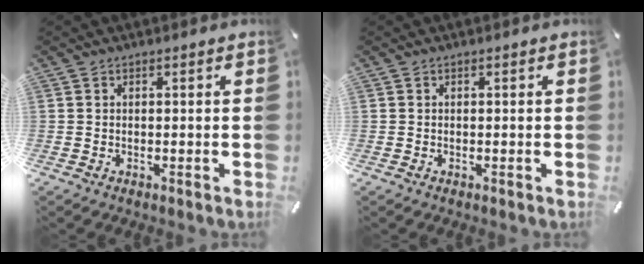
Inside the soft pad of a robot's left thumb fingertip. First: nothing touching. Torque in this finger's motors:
{"motor_torque": [-0.04, -0.02, -0.08, 0.01, 0.00]}